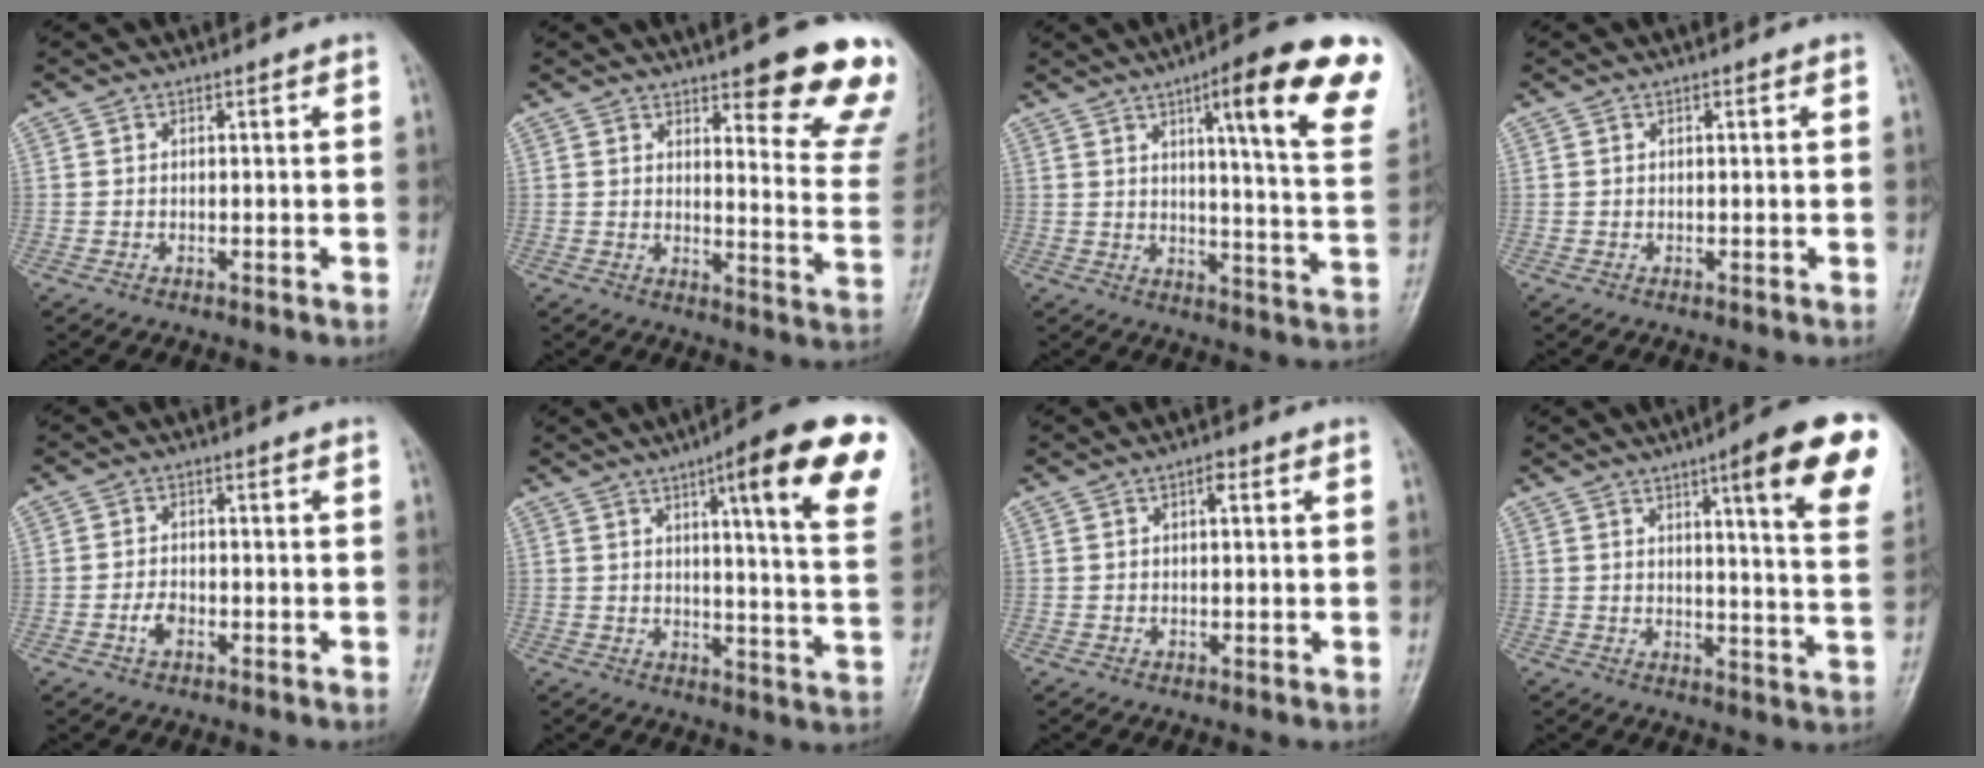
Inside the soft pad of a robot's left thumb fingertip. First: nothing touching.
{"total": 17.0, "force": [11.2, 4.3, 12.1], "torque": [-0.108, -0.073, 0.132]}
{"total": 21.0, "force": [10.3, 3.3, 18.0], "torque": [-0.217, -0.040, 0.130]}
{"total": 0.7, "force": [0.2, 0.4, 0.6], "torque": [-0.009, 0.001, 0.002]}
{"total": 2.8, "force": [-1.1, 1.6, 1.9], "torque": [-0.035, 0.010, -0.023]}
{"total": 19.4, "force": [9.1, 2.9, 16.8], "torque": [-0.197, -0.033, 0.112]}
{"total": 2.1, "force": [0.8, 0.9, 1.8], "torque": [-0.026, 0.002, 0.009]}
{"total": 16.9, "force": [8.4, 2.3, 14.5], "torque": [-0.160, -0.037, 0.101]}